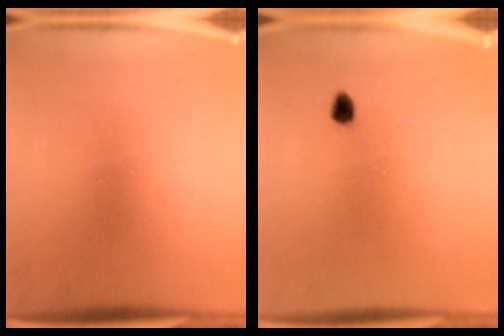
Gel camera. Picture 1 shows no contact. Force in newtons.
{"total": 1.5}